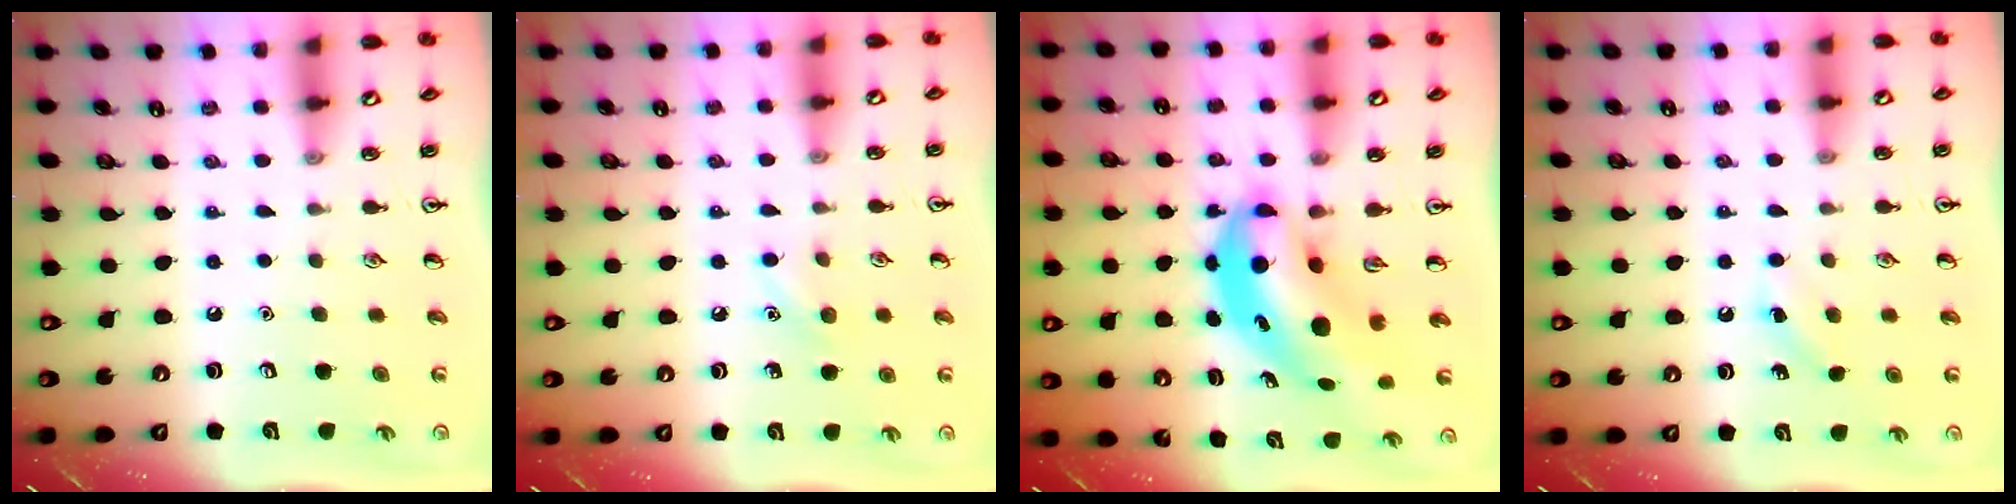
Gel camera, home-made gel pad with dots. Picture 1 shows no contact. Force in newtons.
{"total": 5.5, "press": 5.2, "slide": 1.8}
{"total": 8.1, "press": 7.7, "slide": 2.4}
{"total": 2.8, "press": 2.6, "slide": 1.0}